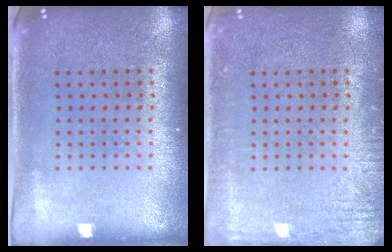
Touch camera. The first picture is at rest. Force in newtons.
{"total": 2.3, "press": 2.2, "slide": 0.3}